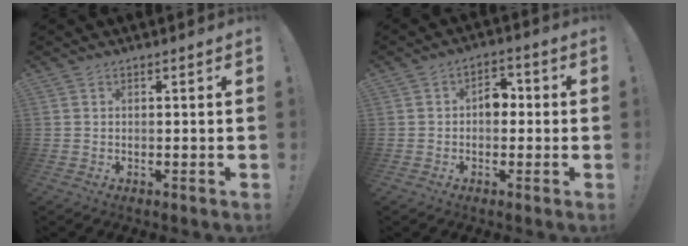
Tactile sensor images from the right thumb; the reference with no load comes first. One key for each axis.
{"total": 6.2, "fx": -0.3, "fy": 4.8, "fz": 4.0, "tx": -0.046, "ty": 0.012, "tz": -0.009}